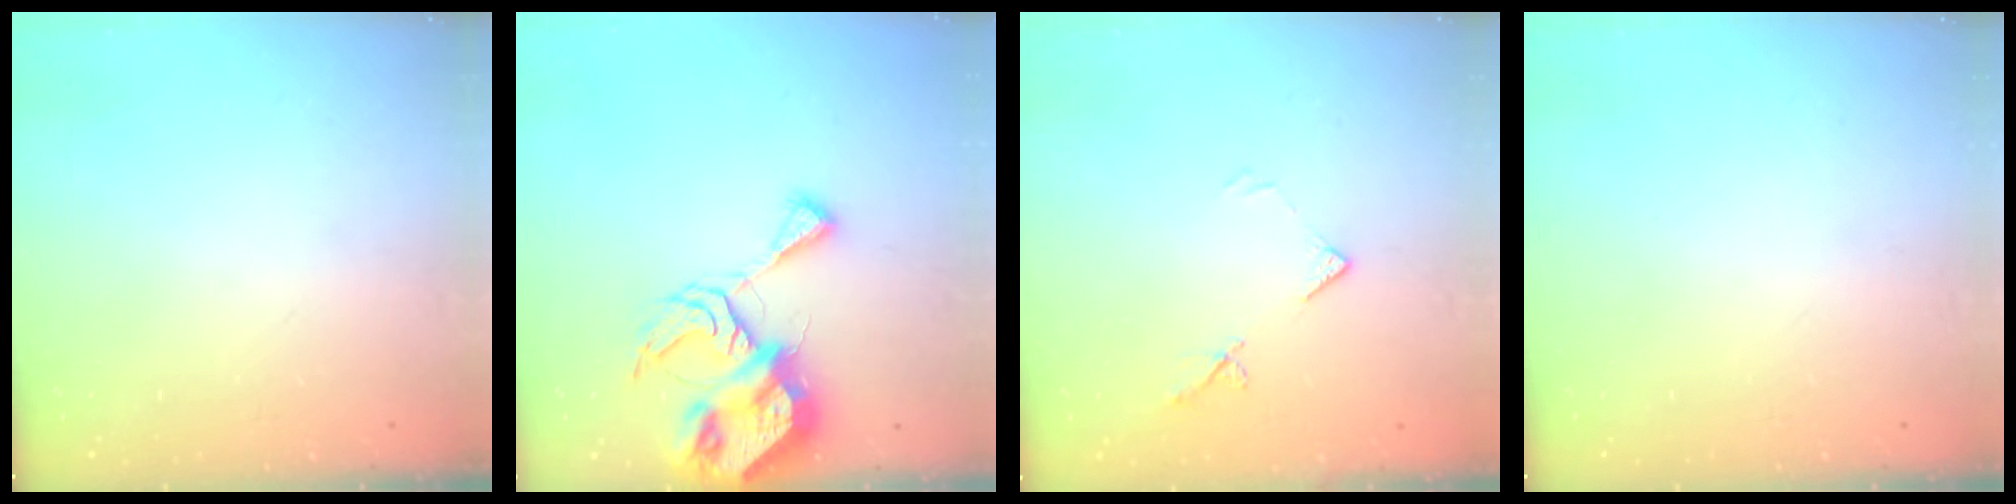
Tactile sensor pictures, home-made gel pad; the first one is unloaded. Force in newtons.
{"total": 13.2, "press": 13.1, "slide": 1.4}
{"total": 8.0, "press": 7.9, "slide": 0.8}
{"total": 0.0}